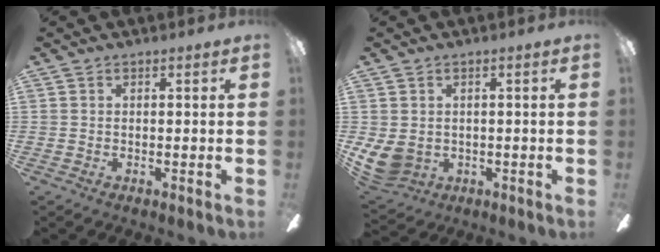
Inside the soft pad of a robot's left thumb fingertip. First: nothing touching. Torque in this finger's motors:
{"motor_torque": [0.67, 1.06, 0.56, -0.33, 0.03]}